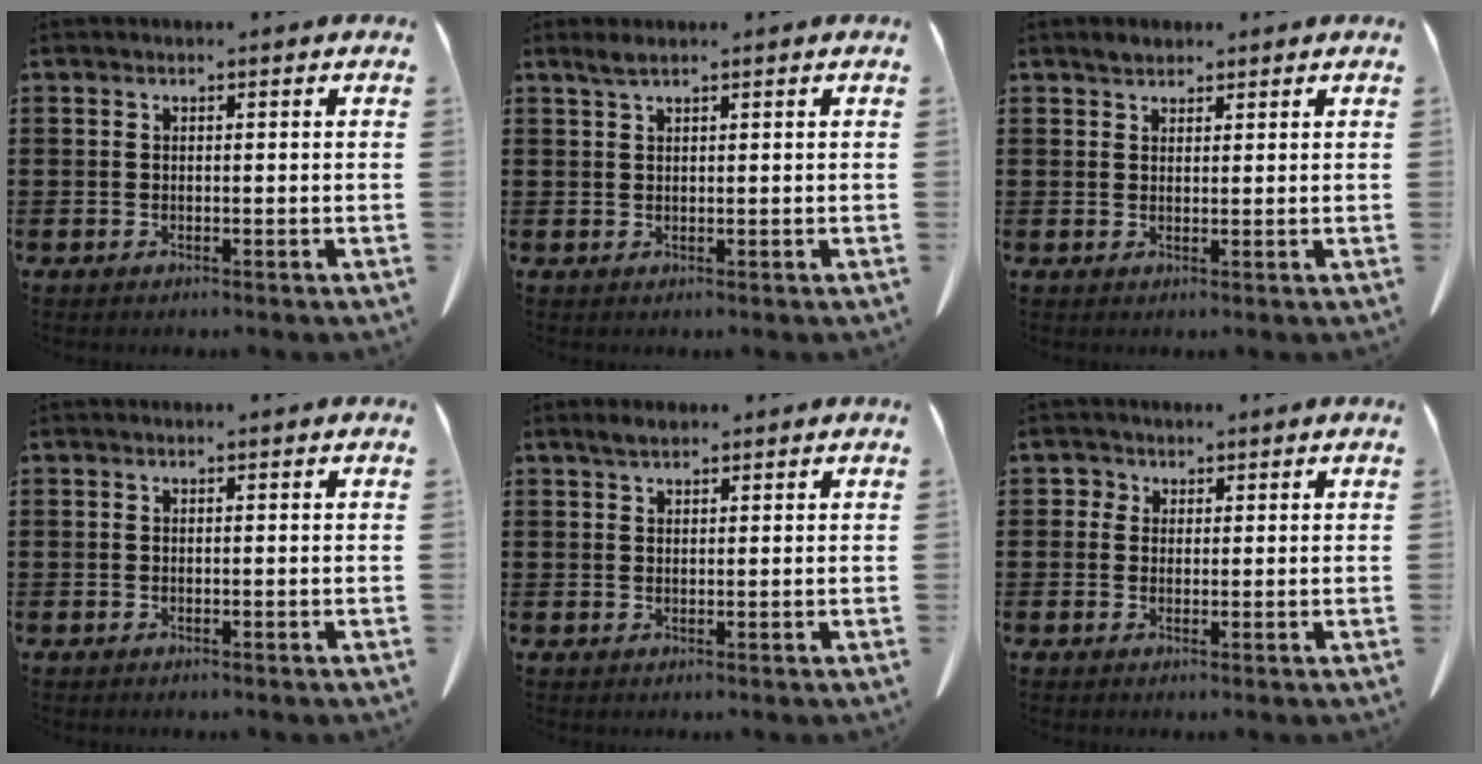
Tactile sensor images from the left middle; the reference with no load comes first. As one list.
[{"total": 1.6, "force": [1.2, 0.2, 1.1], "torque": [-0.023, 0.001, 0.021]}, {"total": 1.7, "force": [1.5, 0.8, 0.3], "torque": [-0.002, 0.001, 0.028]}, {"total": 0.0}, {"total": 1.9, "force": [1.6, 0.7, 1.0], "torque": [-0.023, 0.003, 0.029]}, {"total": 1.8, "force": [0.9, 1.5, 0.4], "torque": [-0.005, 0.003, 0.013]}]